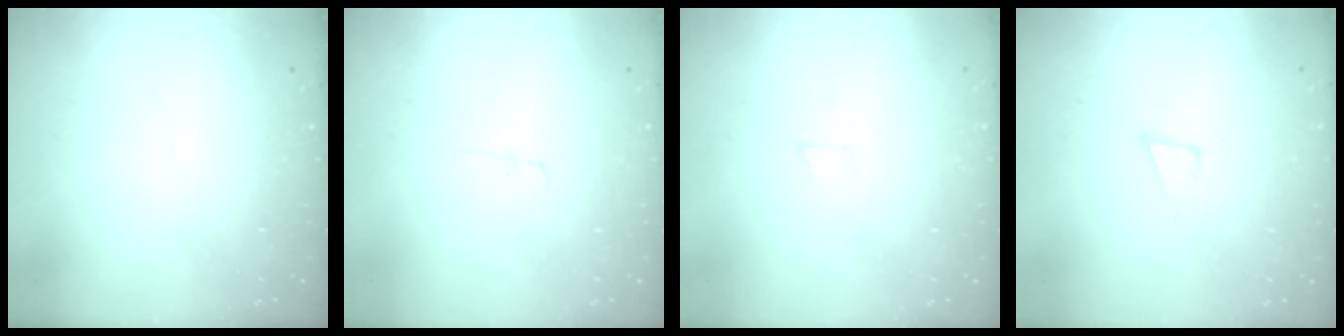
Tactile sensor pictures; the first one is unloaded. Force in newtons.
{"total": 6.6, "press": 6.2, "slide": 2.3}
{"total": 2.6, "press": 2.6, "slide": 0.2}
{"total": 5.2, "press": 4.2, "slide": 3.1}